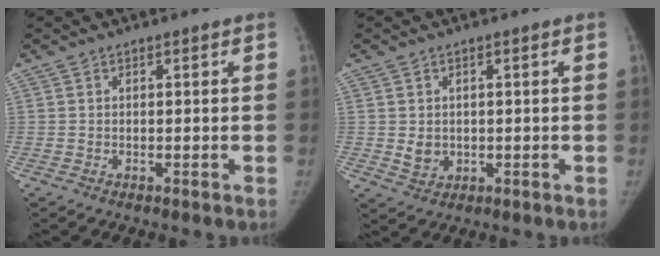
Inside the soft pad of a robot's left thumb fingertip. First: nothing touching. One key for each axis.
{"total": 3.3, "fx": 0.1, "fy": 2.8, "fz": 1.7, "tx": -0.018, "ty": -0.004, "tz": 0.012}